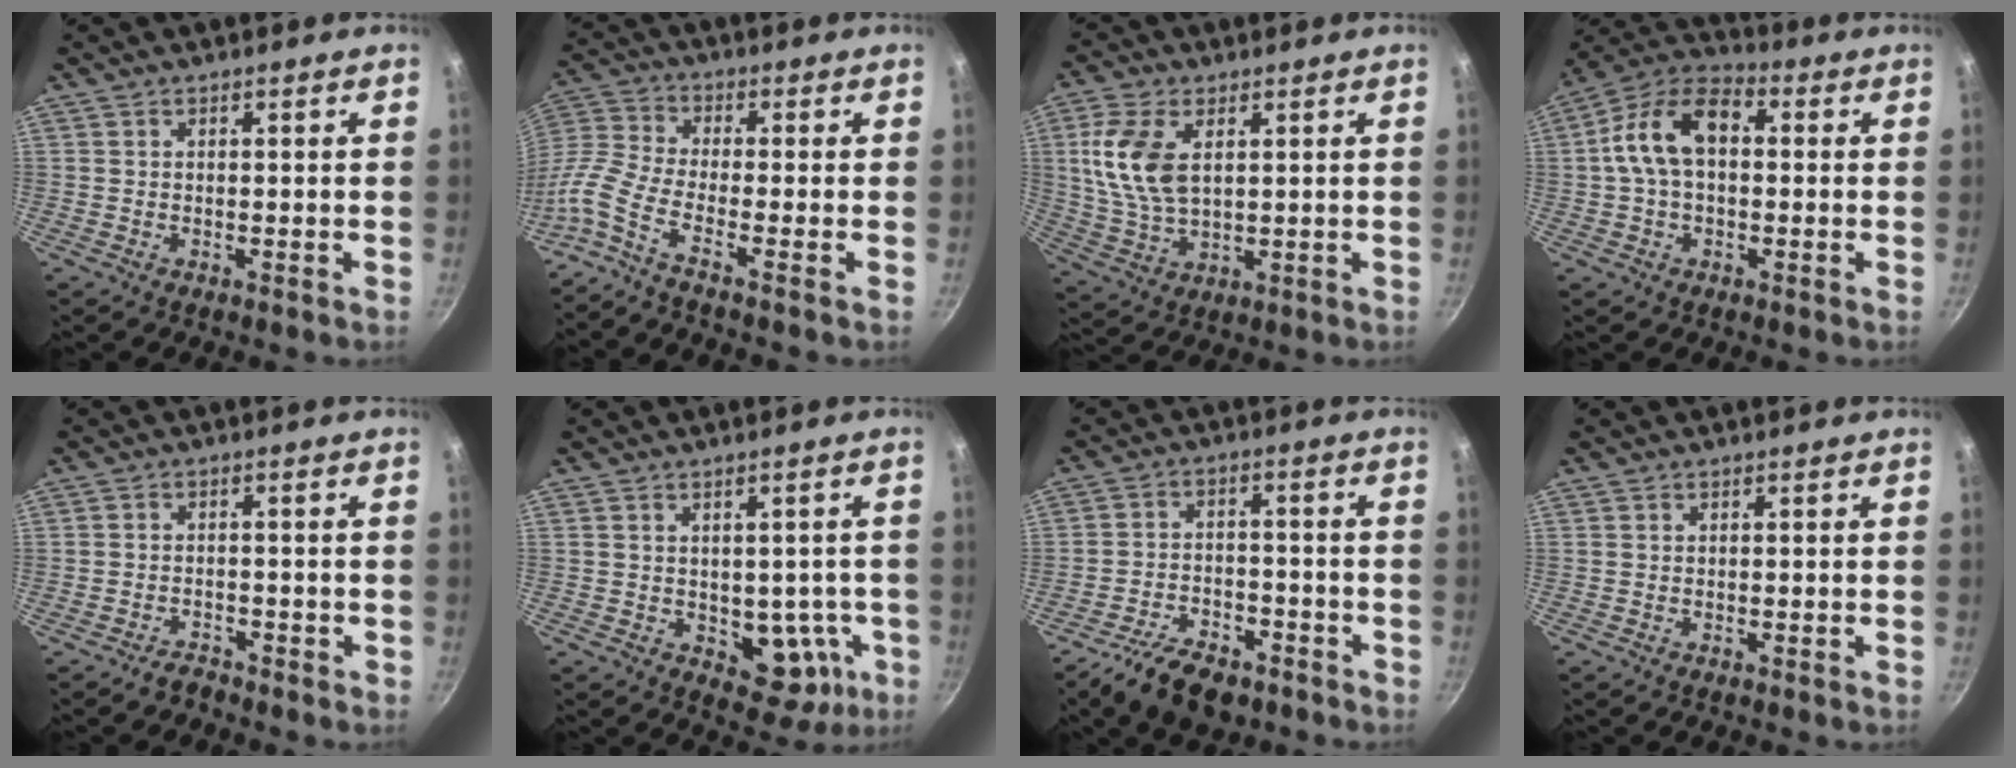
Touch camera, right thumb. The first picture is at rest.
{"total": 8.9, "force": [-4.7, 2.1, 7.3], "torque": [-0.181, 0.026, -0.117]}
{"total": 11.5, "force": [2.9, 6.6, 8.9], "torque": [-0.177, -0.010, 0.062]}
{"total": 12.6, "force": [1.0, 8.0, 9.8], "torque": [-0.160, 0.038, -0.002]}
{"total": 2.3, "force": [-2.0, 1.0, 0.3], "torque": [0.007, 0.028, -0.029]}
{"total": 9.4, "force": [-1.6, 6.4, 6.7], "torque": [-0.037, 0.005, -0.009]}
{"total": 10.7, "force": [-7.2, 5.4, 5.7], "torque": [-0.090, 0.045, -0.120]}
{"total": 0.0}